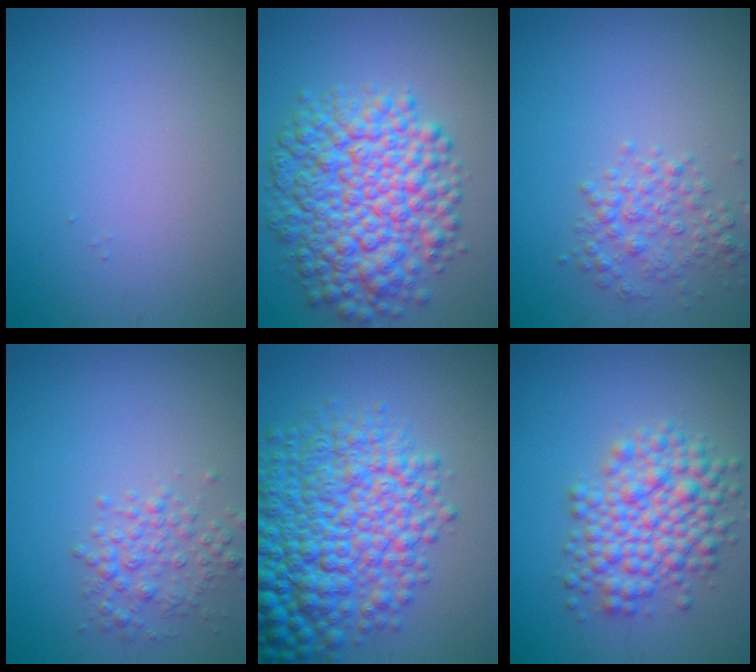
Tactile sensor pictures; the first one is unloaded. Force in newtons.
{"total": 9.5, "press": 9.5, "slide": 0.2}
{"total": 2.8, "press": 2.8, "slide": 0.1}
{"total": 2.5, "press": 2.5, "slide": 0.1}
{"total": 10.9, "press": 10.9, "slide": 0.3}
{"total": 6.1, "press": 6.1, "slide": 0.2}